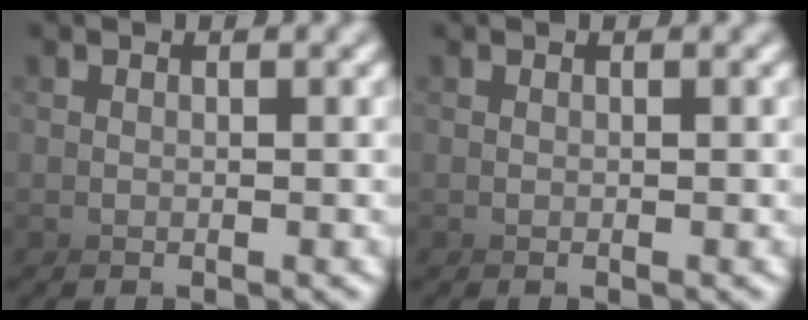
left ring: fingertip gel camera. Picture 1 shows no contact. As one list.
[{"total": 0.0}]